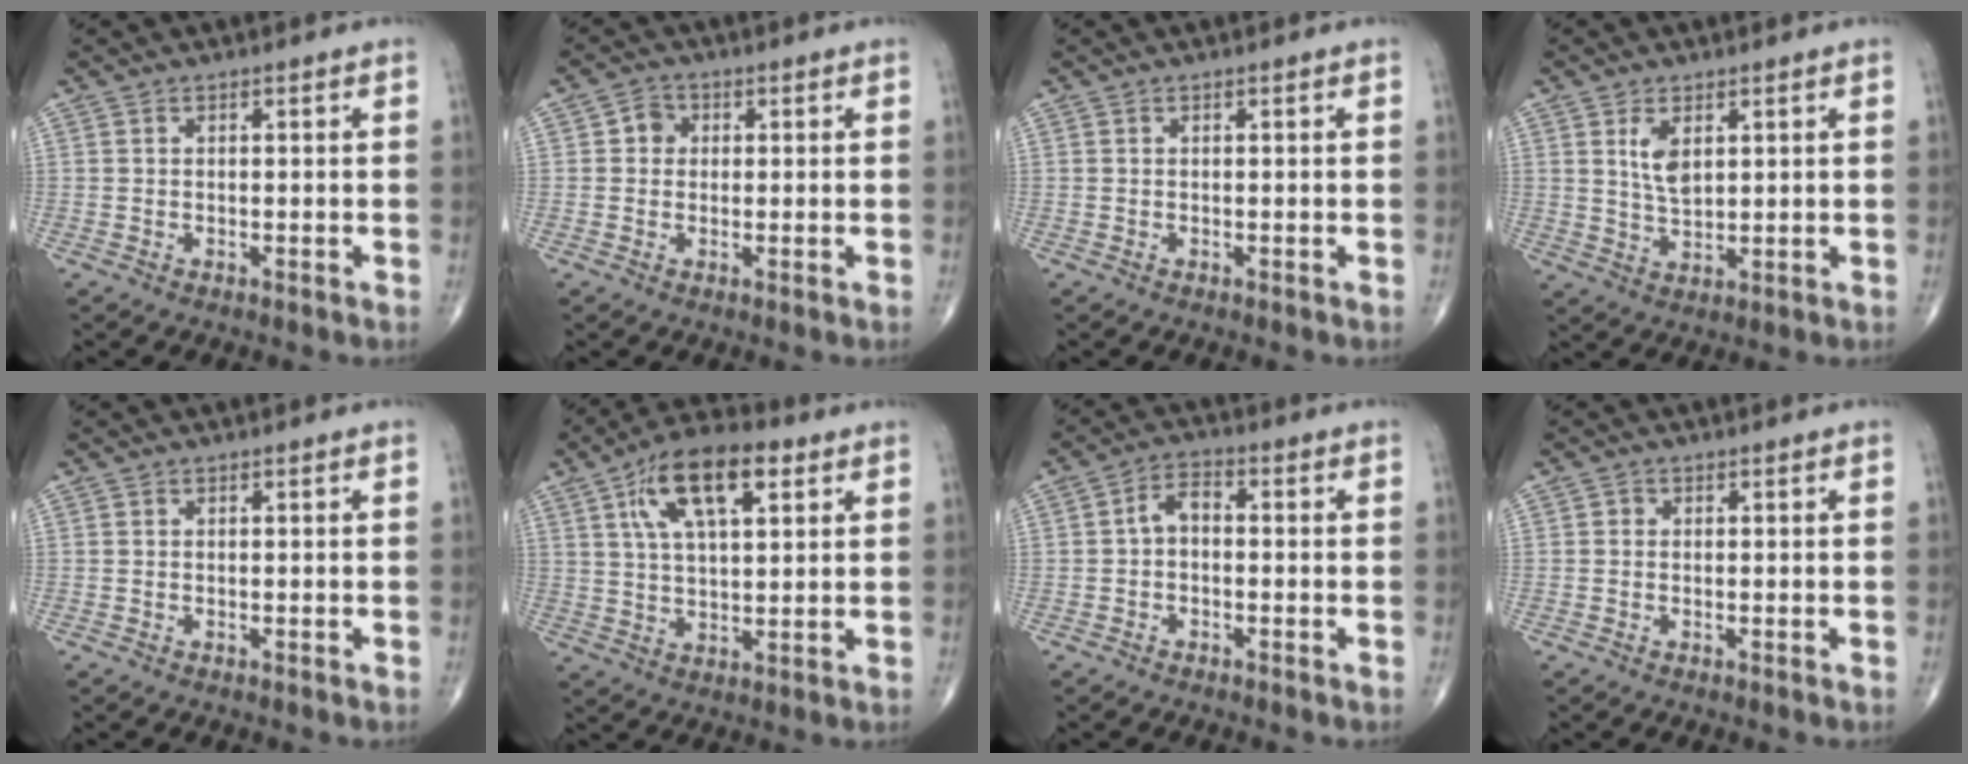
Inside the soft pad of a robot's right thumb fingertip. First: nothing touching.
{"total": 3.0, "force": [0.4, 2.7, 1.2], "torque": [-0.001, 0.006, 0.000]}
{"total": 0.0}
{"total": 5.1, "force": [1.8, 2.7, 3.9], "torque": [-0.065, -0.014, 0.040]}
{"total": 0.0}
{"total": 14.5, "force": [6.0, 6.4, 11.5], "torque": [-0.186, 0.003, 0.099]}
{"total": 4.2, "force": [-0.3, 2.6, 3.2], "torque": [-0.049, 0.020, -0.016]}
{"total": 0.7, "force": [0.0, 0.7, 0.2], "torque": [0.001, 0.002, -0.004]}